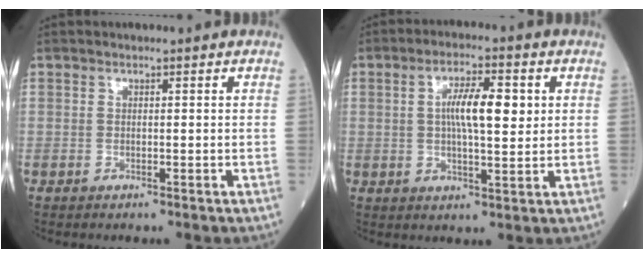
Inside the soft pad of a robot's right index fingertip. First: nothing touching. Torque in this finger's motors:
{"motor_torque": [0.33, -0.04, 0.20, 0.08]}